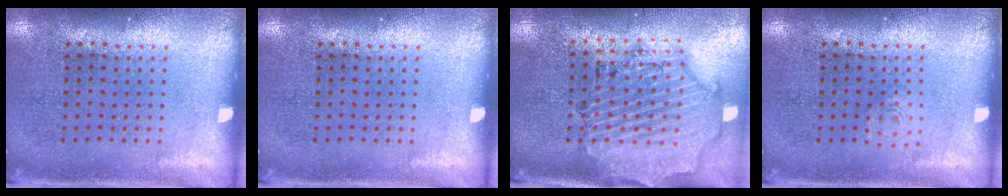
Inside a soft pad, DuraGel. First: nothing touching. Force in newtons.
{"total": 0.0}
{"total": 1.8, "press": 1.8, "slide": 0.3}
{"total": 0.7, "press": 0.7, "slide": 0.1}